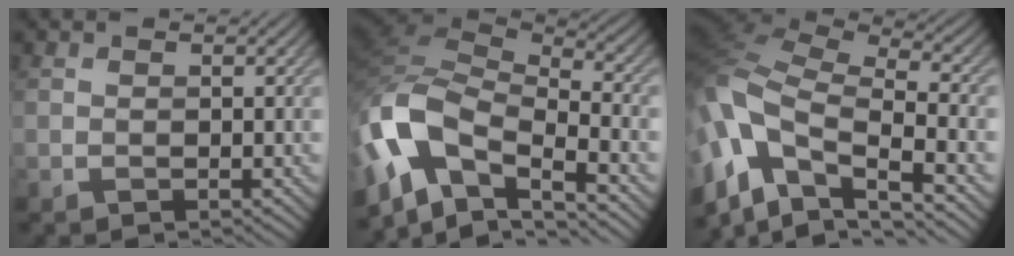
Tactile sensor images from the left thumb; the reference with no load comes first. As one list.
[{"total": 13.4, "force": [-5.3, 6.7, 10.2], "torque": [-0.252, -0.005, -0.106]}, {"total": 15.7, "force": [-4.6, 8.4, 12.5], "torque": [-0.321, -0.017, -0.071]}]